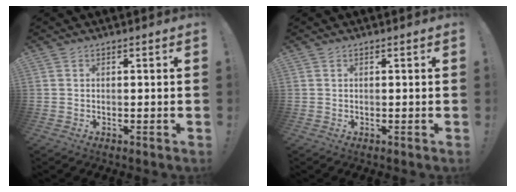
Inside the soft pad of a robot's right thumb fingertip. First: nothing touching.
{"total": 0.0}